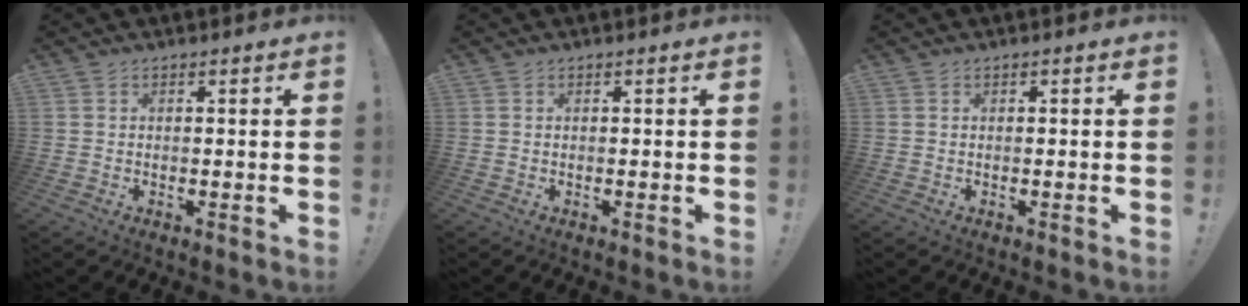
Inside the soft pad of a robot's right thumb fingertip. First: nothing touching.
{"total": 0.0}
{"total": 0.0}